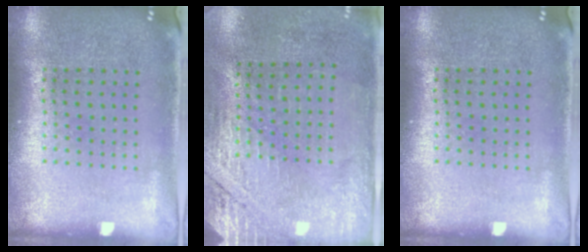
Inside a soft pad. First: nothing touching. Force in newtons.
{"total": 2.7, "press": 2.4, "slide": 1.2}
{"total": 0.0}